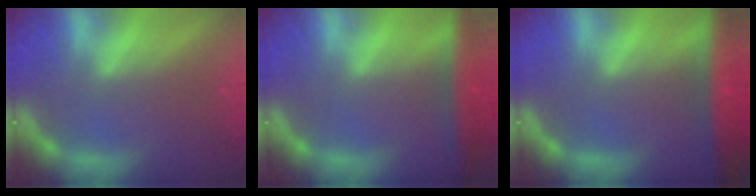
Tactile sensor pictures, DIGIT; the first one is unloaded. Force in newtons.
{"total": 6.5}
{"total": 10.0}